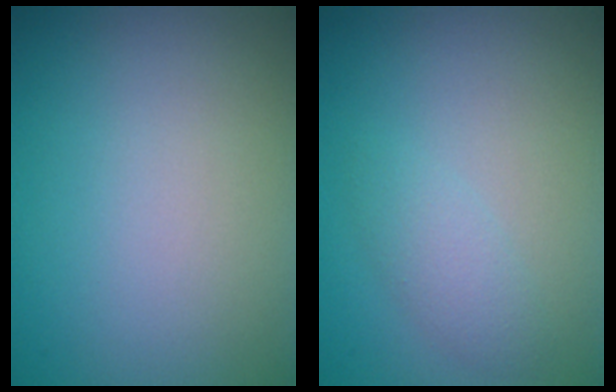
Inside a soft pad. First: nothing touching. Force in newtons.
{"total": 1.6, "press": 1.6, "slide": 0.0}